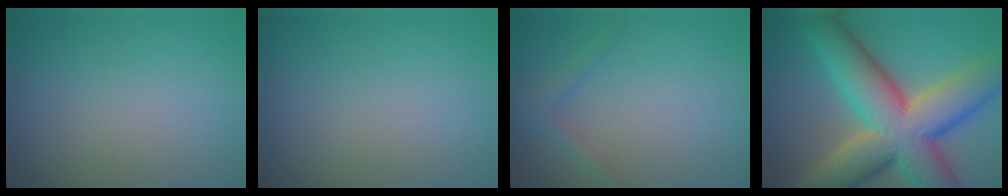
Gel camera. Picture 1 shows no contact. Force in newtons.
{"total": 0.0}
{"total": 1.2, "press": 1.2, "slide": 0.1}
{"total": 15.0, "press": 15.0, "slide": 1.2}